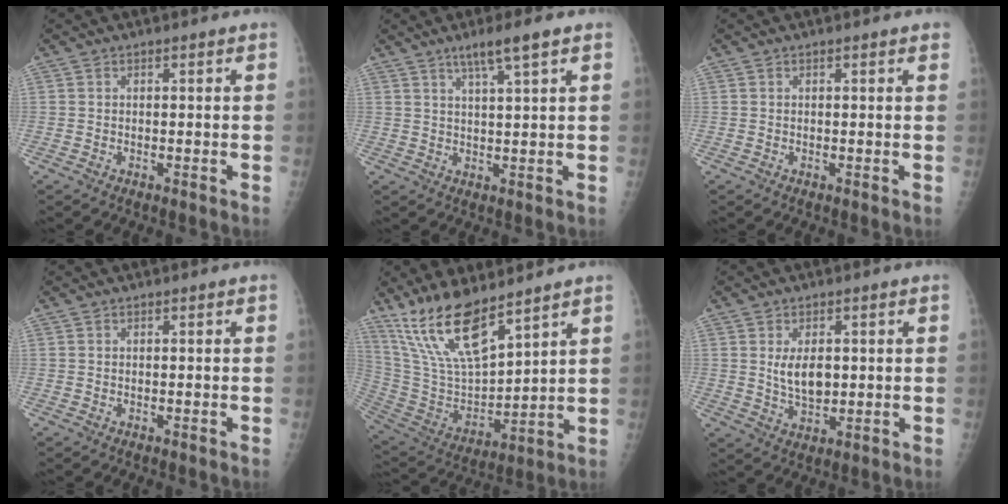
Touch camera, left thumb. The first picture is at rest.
{"total": 5.4, "force": [3.4, 0.0, 4.2], "torque": [-0.077, -0.011, 0.062]}
{"total": 0.8, "force": [0.5, 0.1, 0.6], "torque": [-0.006, 0.002, 0.004]}
{"total": 0.0}
{"total": 16.5, "force": [12.1, 4.9, 10.1], "torque": [-0.176, -0.058, 0.250]}
{"total": 5.9, "force": [1.0, 3.5, 4.6], "torque": [-0.065, -0.012, 0.024]}